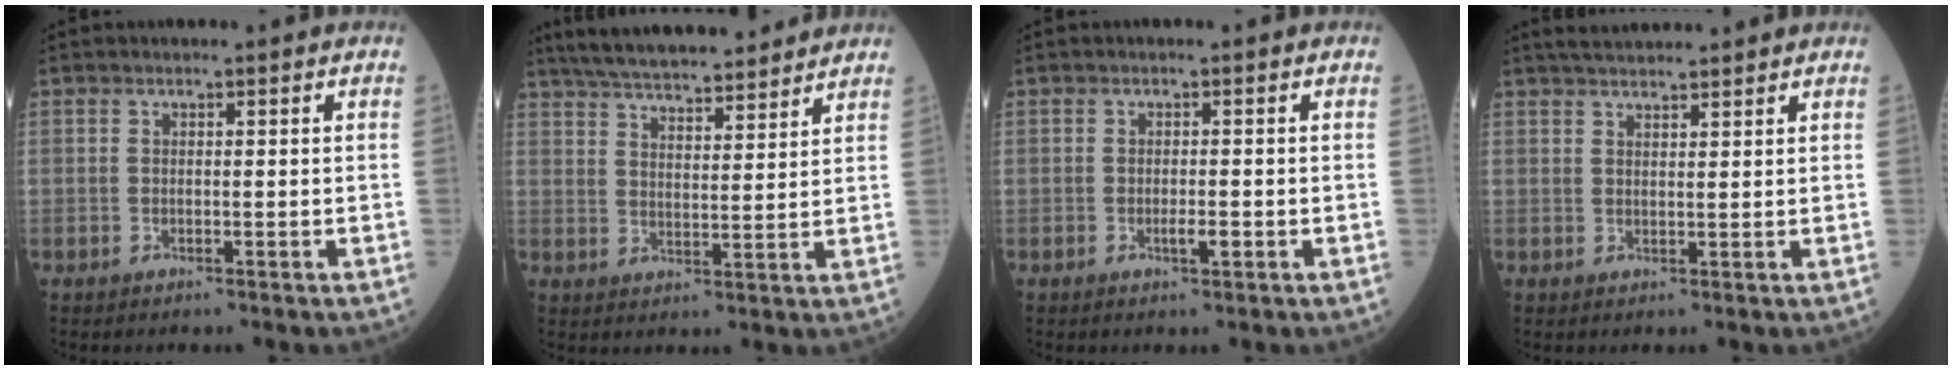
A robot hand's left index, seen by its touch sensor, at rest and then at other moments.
{"total": 16.5, "force": [14.8, 2.8, 6.9], "torque": [-0.118, 0.030, 0.226]}
{"total": 1.8, "force": [-0.7, 0.4, 1.6], "torque": [-0.028, 0.000, -0.010]}
{"total": 5.5, "force": [5.1, 0.6, 2.1], "torque": [-0.034, 0.033, 0.081]}